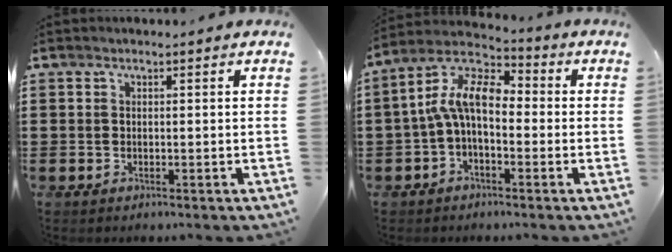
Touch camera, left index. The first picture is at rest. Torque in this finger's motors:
{"motor_torque": [2.14, 0.00, 0.85, 0.21]}